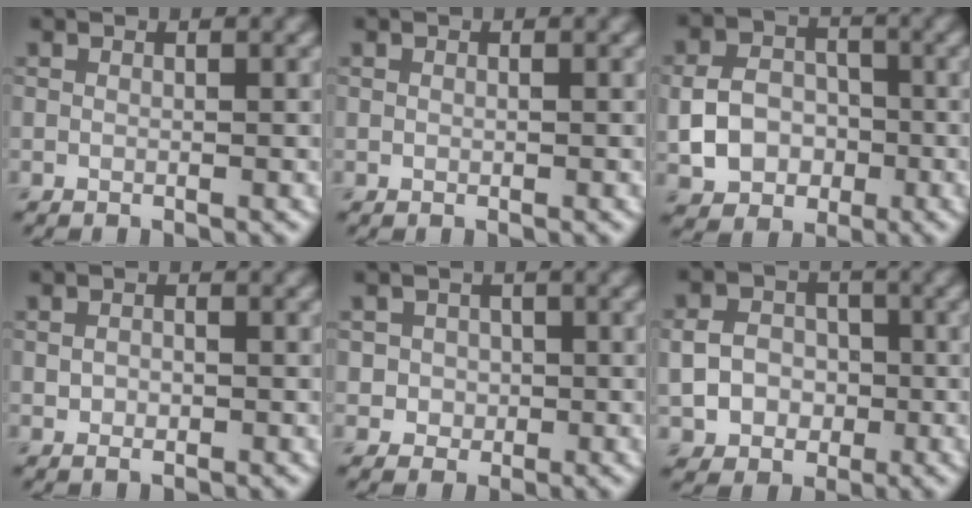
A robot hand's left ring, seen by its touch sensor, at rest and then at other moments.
{"total": 0.0}
{"total": 4.9, "force": [-1.1, 4.0, 2.6], "torque": [-0.049, 0.002, -0.024]}
{"total": 1.4, "force": [-0.2, 0.9, 1.0], "torque": [-0.019, 0.000, -0.005]}
{"total": 2.1, "force": [-0.1, 2.0, 0.5], "torque": [0.003, -0.004, -0.001]}
{"total": 4.8, "force": [-0.5, 4.2, 2.3], "torque": [-0.030, -0.001, -0.019]}